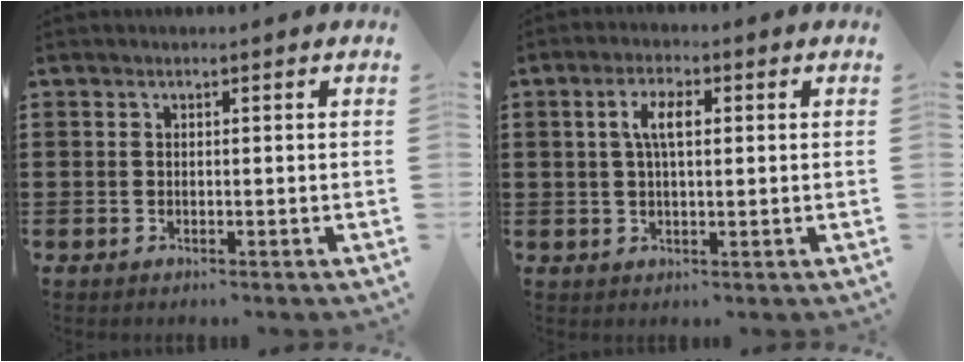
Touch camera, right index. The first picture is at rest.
{"total": 4.4, "force": [0.8, 1.7, 3.9], "torque": [-0.081, 0.011, 0.010]}